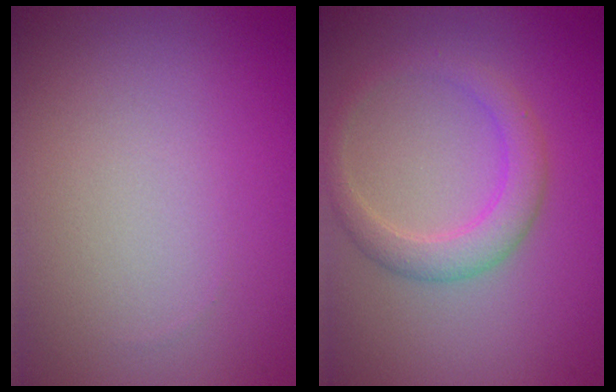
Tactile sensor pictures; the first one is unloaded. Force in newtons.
{"total": 3.0, "press": 3.0, "slide": 0.1}